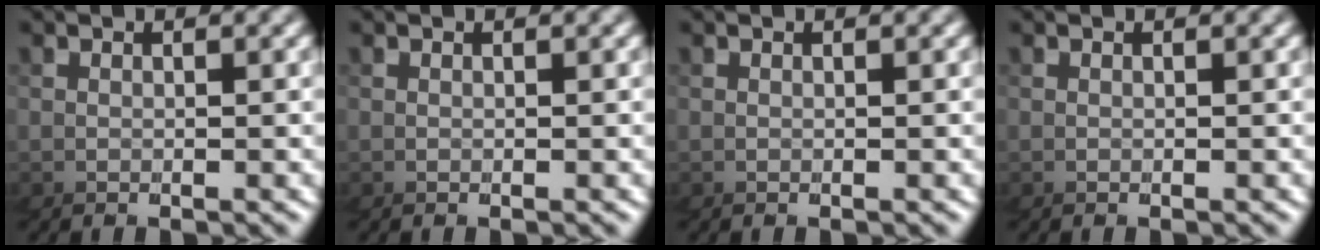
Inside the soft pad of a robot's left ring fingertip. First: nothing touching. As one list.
[{"total": 0.0}, {"total": 0.0}, {"total": 0.0}]